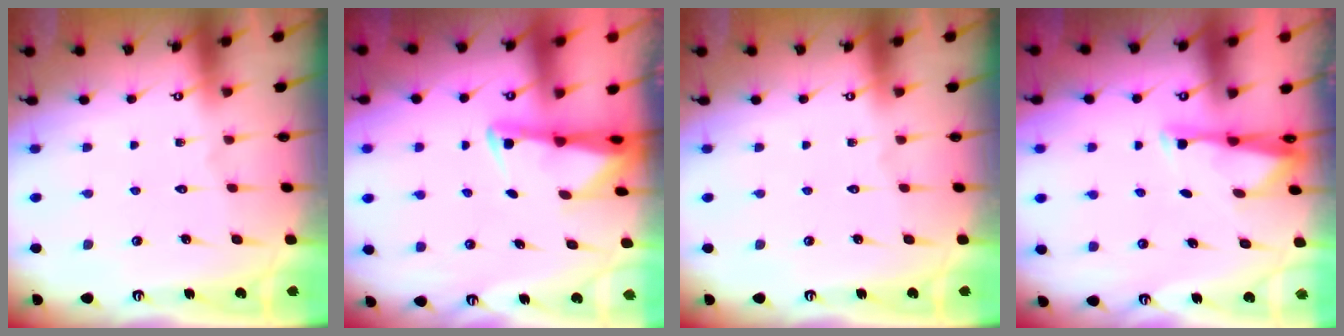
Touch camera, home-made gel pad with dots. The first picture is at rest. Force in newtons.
{"total": 2.4, "press": 2.3, "slide": 0.4}
{"total": 0.0}
{"total": 2.8, "press": 2.8, "slide": 0.5}